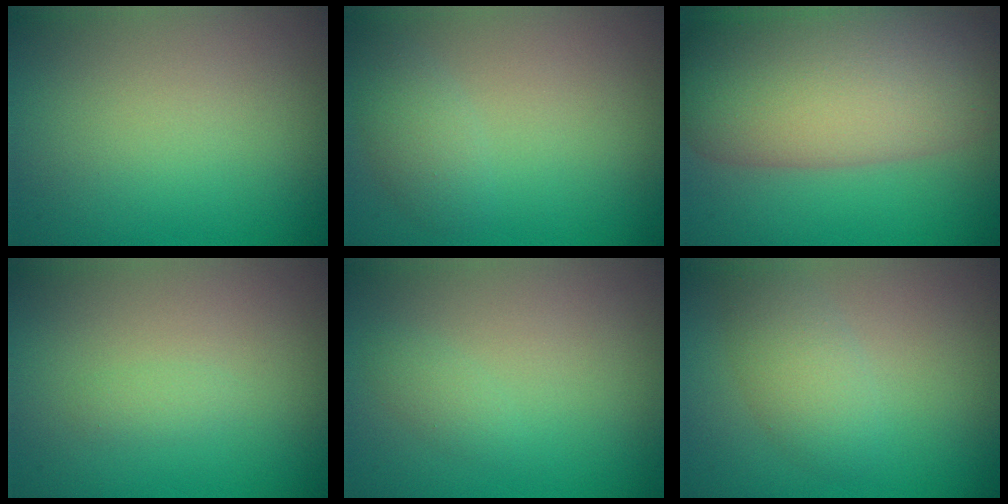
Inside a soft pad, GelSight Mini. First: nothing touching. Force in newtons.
{"total": 1.9, "press": 1.9, "slide": 0.1}
{"total": 12.3, "press": 12.3, "slide": 0.6}
{"total": 0.8, "press": 0.8, "slide": 0.0}
{"total": 0.9, "press": 0.9, "slide": 0.0}
{"total": 2.8, "press": 2.8, "slide": 0.1}